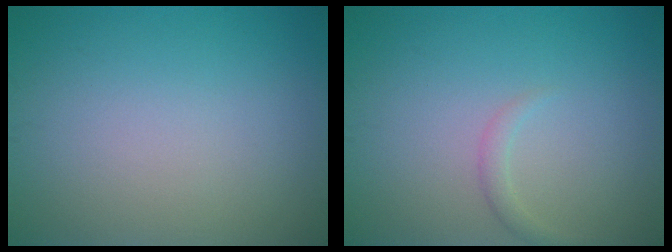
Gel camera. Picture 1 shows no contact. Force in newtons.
{"total": 1.0, "press": 1.0, "slide": 0.1}